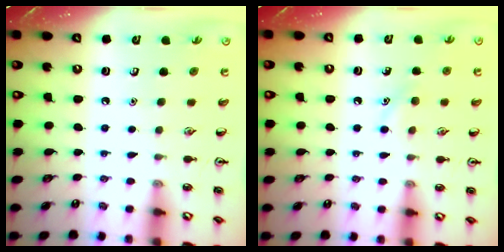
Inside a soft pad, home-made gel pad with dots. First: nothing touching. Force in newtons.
{"total": 6.2, "press": 5.9, "slide": 2.1}